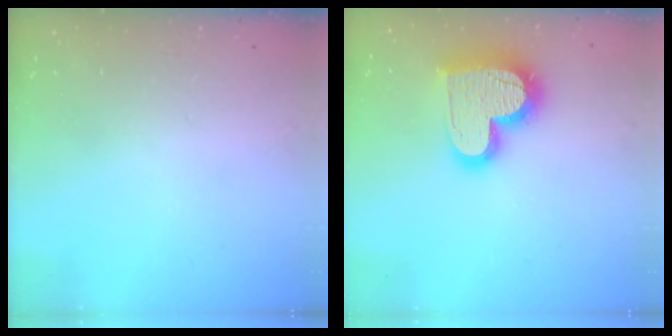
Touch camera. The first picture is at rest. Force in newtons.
{"total": 20.0, "press": 19.9, "slide": 1.4}